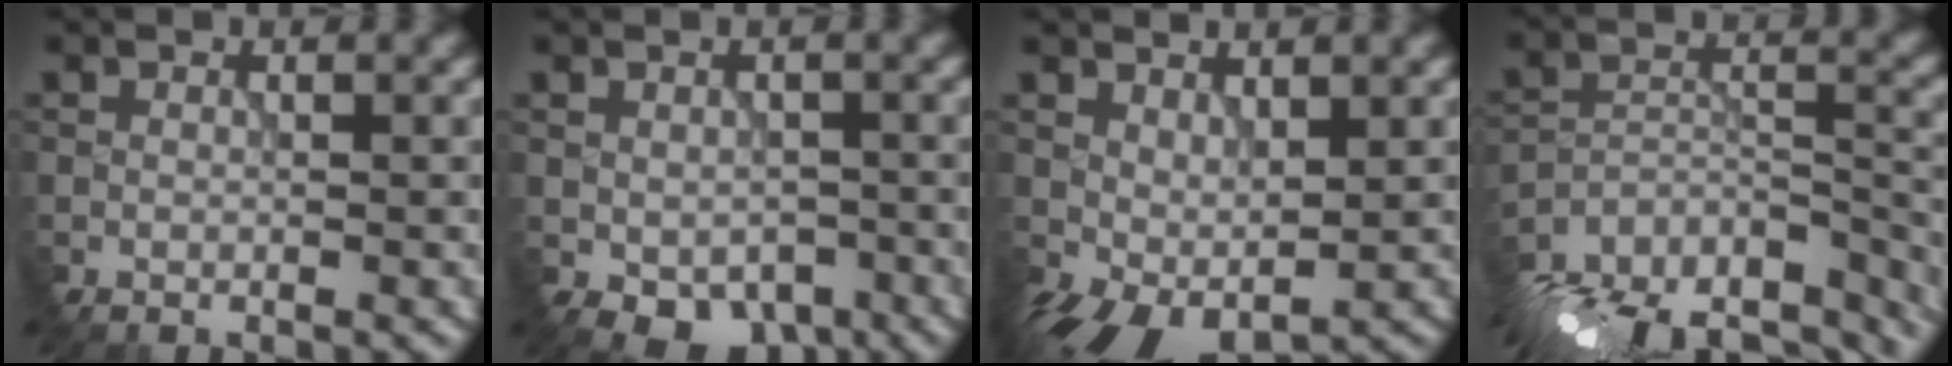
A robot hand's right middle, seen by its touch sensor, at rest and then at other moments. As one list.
[{"total": 5.1, "force": [-2.4, 3.4, 2.9], "torque": [-0.044, -0.024, -0.023]}, {"total": 4.8, "force": [-0.9, 2.8, 3.8], "torque": [-0.080, -0.014, -0.003]}, {"total": 15.4, "force": [-14.0, 4.5, 4.8], "torque": [-0.075, -0.005, -0.184]}]